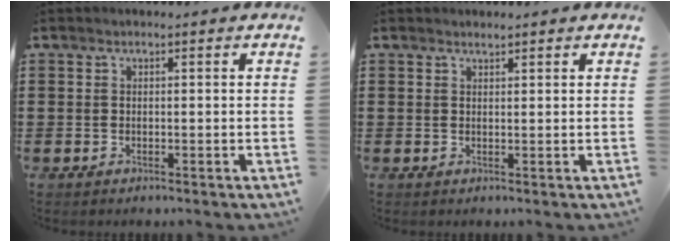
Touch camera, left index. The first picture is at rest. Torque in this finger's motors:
{"motor_torque": [-0.06, -0.06, 0.00, -0.01]}